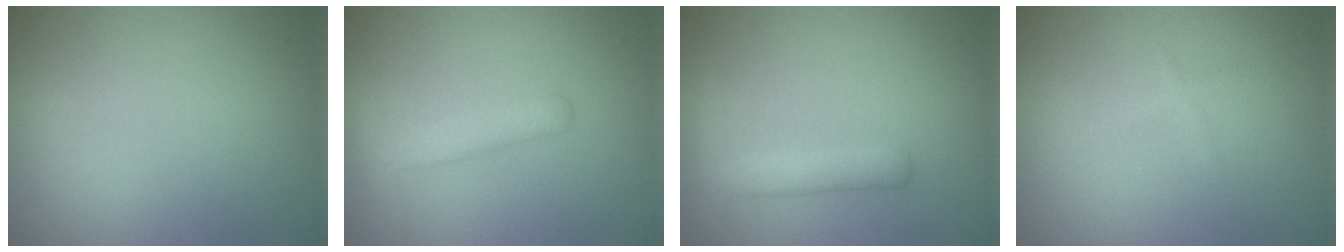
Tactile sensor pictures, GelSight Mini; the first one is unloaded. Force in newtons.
{"total": 2.7, "press": 2.7, "slide": 0.1}
{"total": 2.8, "press": 2.8, "slide": 0.2}
{"total": 0.7, "press": 0.7, "slide": 0.1}